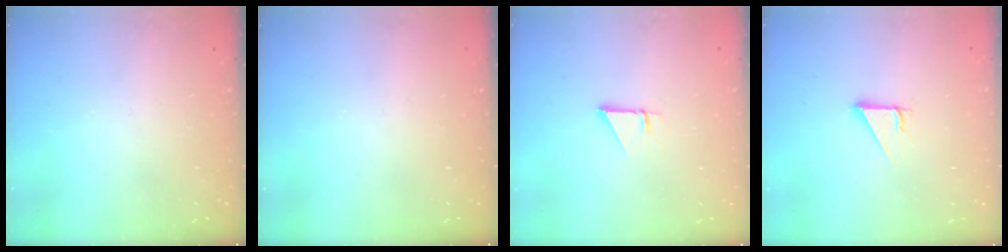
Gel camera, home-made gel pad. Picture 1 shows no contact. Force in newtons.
{"total": 0.0}
{"total": 1.0, "press": 1.0, "slide": 0.1}
{"total": 2.7, "press": 2.7, "slide": 0.3}